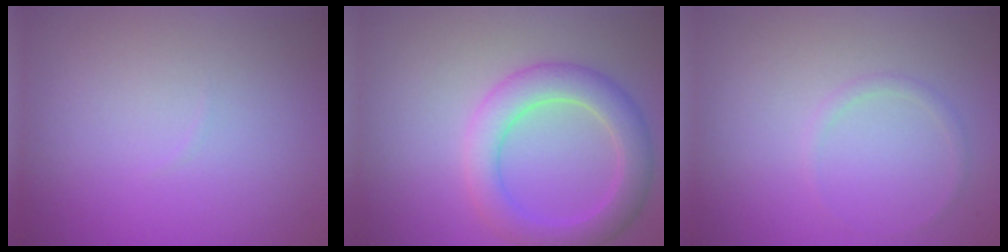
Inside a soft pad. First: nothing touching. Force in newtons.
{"total": 4.6, "press": 4.6, "slide": 0.2}
{"total": 0.8, "press": 0.8, "slide": 0.0}